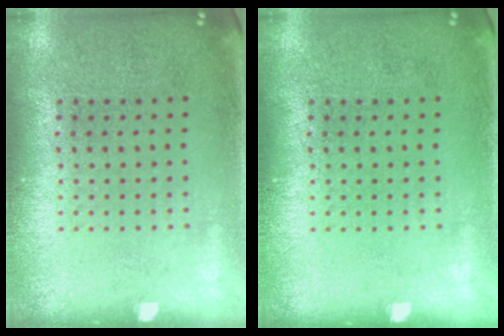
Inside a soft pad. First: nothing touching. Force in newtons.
{"total": 0.0}